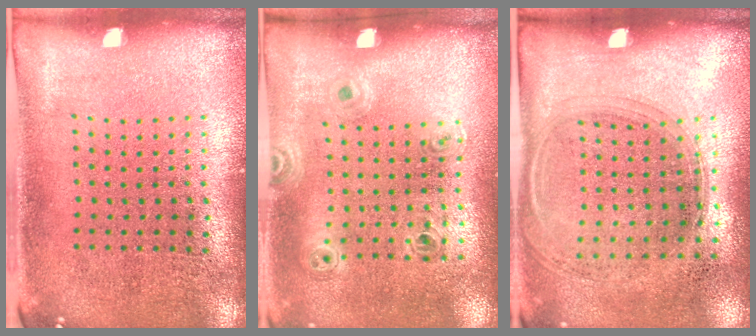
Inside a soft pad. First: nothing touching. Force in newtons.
{"total": 0.9, "press": 0.8, "slide": 0.3}
{"total": 1.4, "press": 1.2, "slide": 0.6}